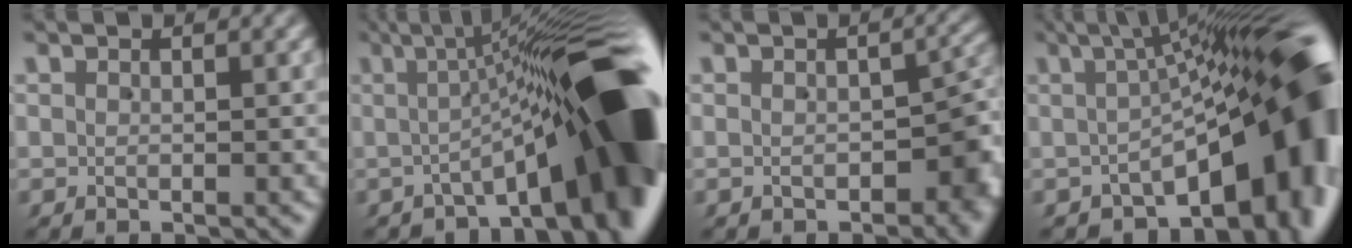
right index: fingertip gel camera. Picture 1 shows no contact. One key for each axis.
{"total": 15.6, "fx": -2.5, "fy": 5.0, "fz": 14.6, "tx": -0.170, "ty": 0.014, "tz": -0.044}
{"total": 4.2, "fx": -1.8, "fy": 2.3, "fz": 3.0, "tx": -0.021, "ty": -0.002, "tz": -0.026}
{"total": 18.8, "fx": -3.2, "fy": 8.4, "fz": 16.5, "tx": -0.181, "ty": -0.004, "tz": -0.045}